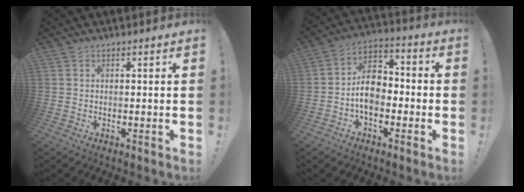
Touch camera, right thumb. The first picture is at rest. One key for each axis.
{"total": 11.5, "fx": -2.8, "fy": 8.1, "fz": 7.6, "tx": -0.141, "ty": 0.024, "tz": -0.047}